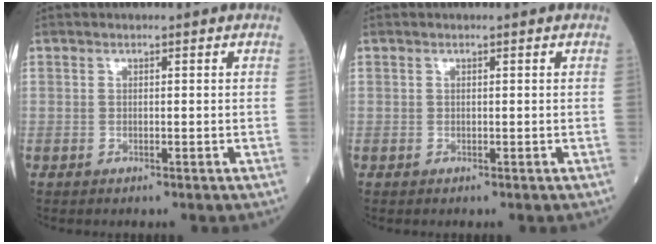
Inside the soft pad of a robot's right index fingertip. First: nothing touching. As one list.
[{"total": 0.0}]